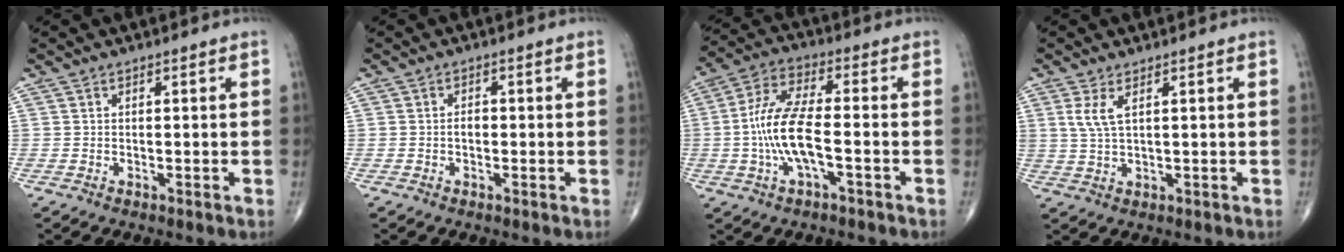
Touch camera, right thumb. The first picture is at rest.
{"total": 1.5, "force": [-0.3, 1.0, 1.0], "torque": [-0.012, 0.003, -0.007]}
{"total": 11.6, "force": [-2.2, 3.9, 10.7], "torque": [-0.233, 0.031, -0.044]}
{"total": 3.9, "force": [1.6, 1.4, 3.3], "torque": [-0.077, -0.004, 0.040]}